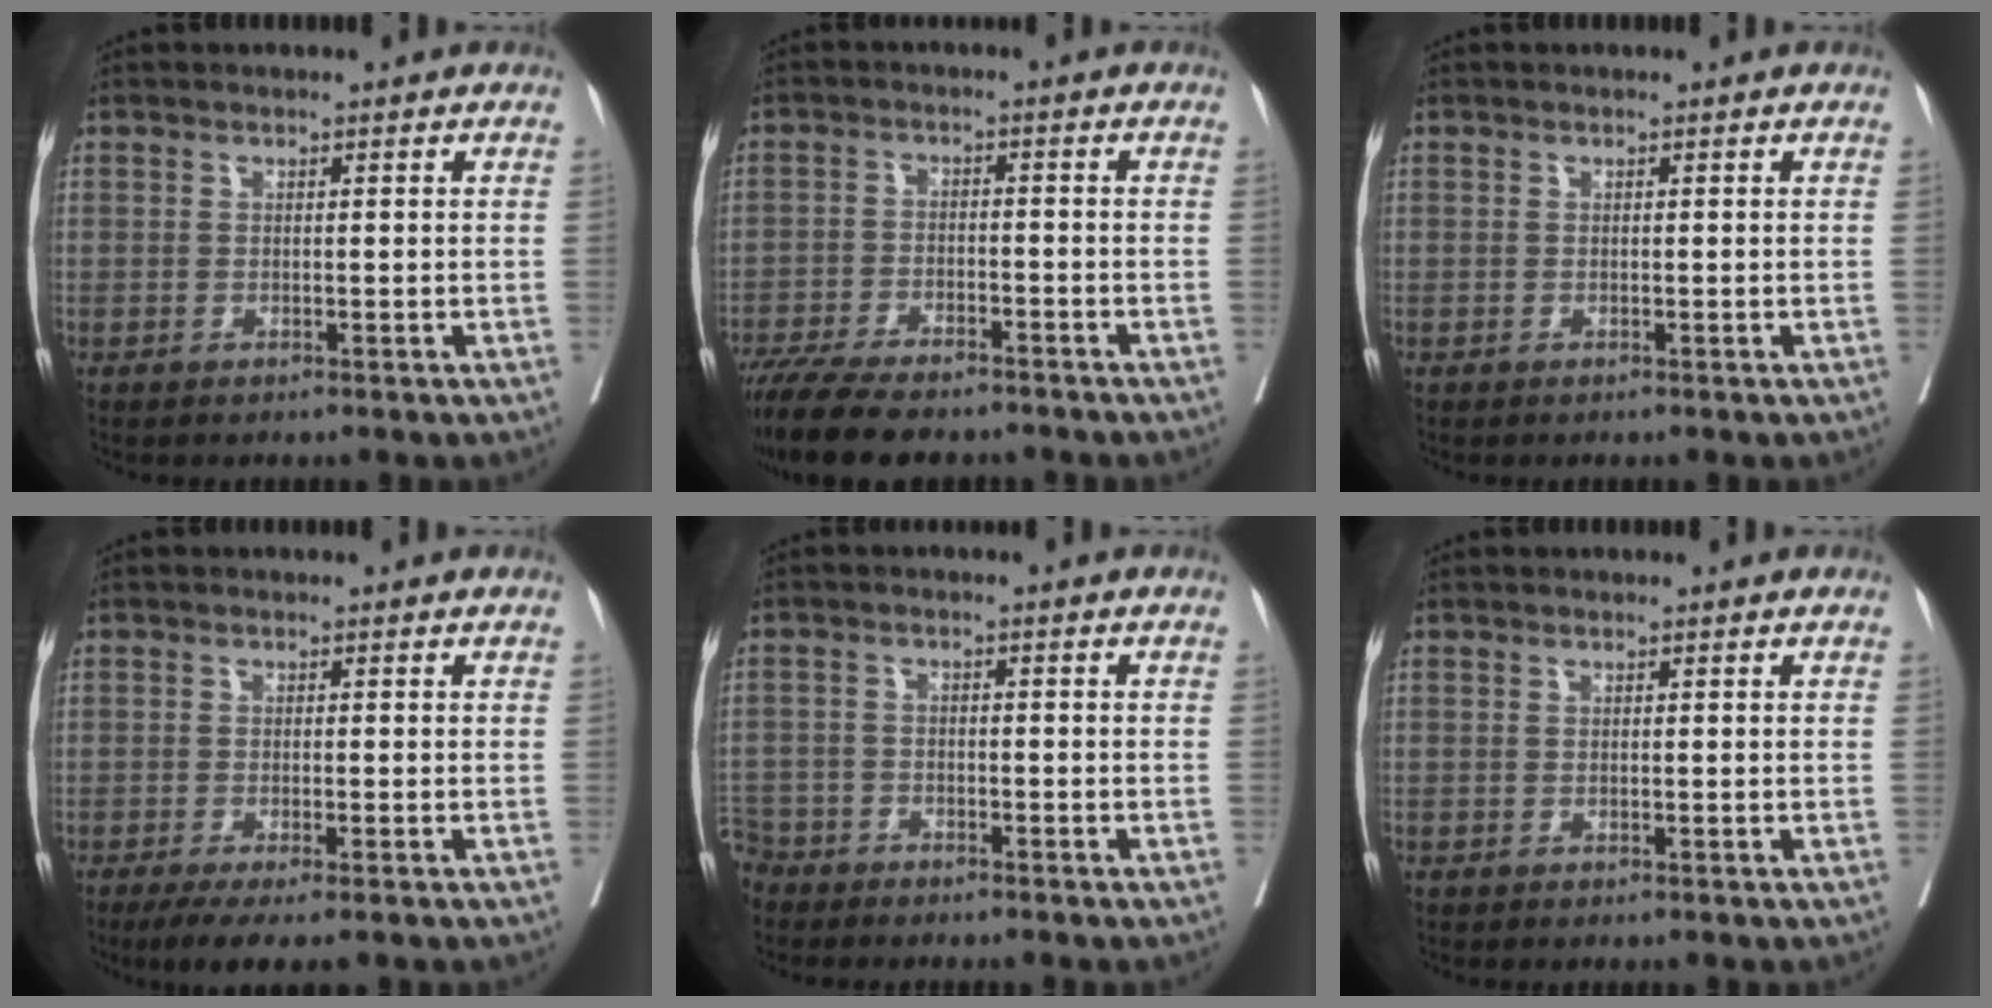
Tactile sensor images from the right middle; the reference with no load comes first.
{"total": 12.9, "force": [-11.1, 2.9, 6.1], "torque": [-0.100, -0.015, -0.172]}
{"total": 0.0}
{"total": 5.8, "force": [-4.3, 0.7, 3.9], "torque": [-0.051, -0.013, -0.067]}
{"total": 5.5, "force": [-5.1, 2.3, 0.1], "torque": [0.001, -0.006, -0.097]}
{"total": 0.0}